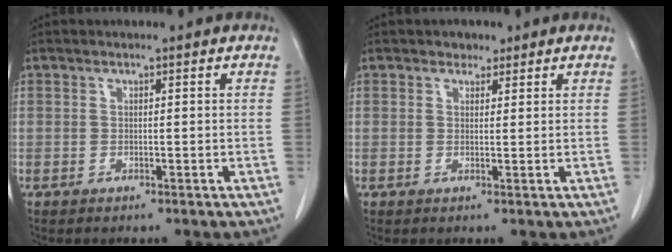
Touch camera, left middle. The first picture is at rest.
{"total": 1.8, "force": [1.2, 1.2, 0.3], "torque": [-0.004, 0.000, 0.016]}